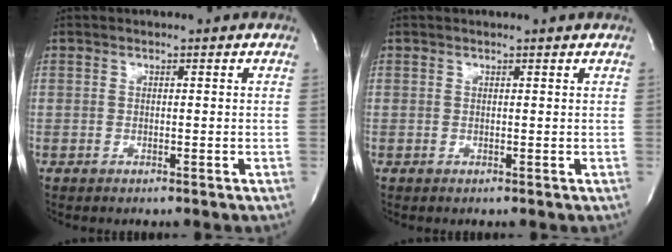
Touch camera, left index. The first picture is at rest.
{"total": 1.3, "force": [1.2, -0.3, 0.4], "torque": [-0.015, 0.002, 0.018]}